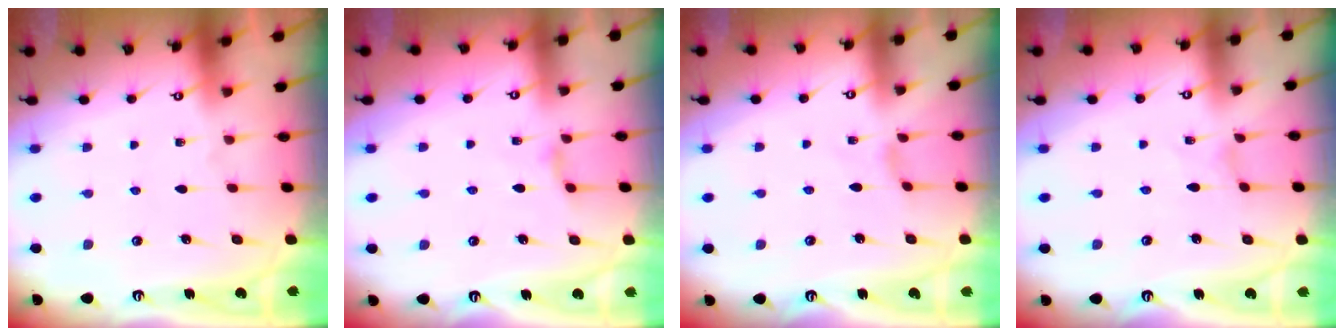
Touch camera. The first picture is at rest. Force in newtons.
{"total": 1.4, "press": 1.4, "slide": 0.4}
{"total": 0.0}
{"total": 0.0}